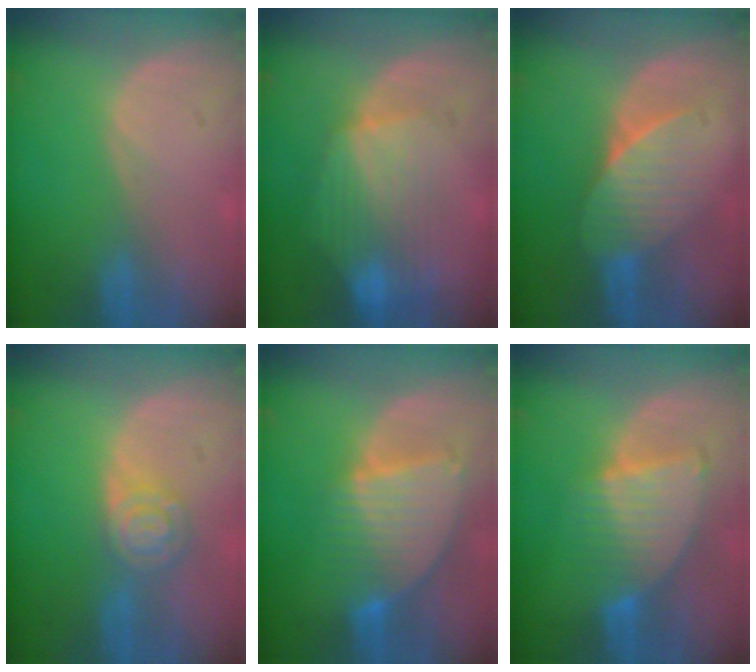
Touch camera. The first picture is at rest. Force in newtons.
{"total": 8.9, "press": 8.0, "slide": 3.9}
{"total": 6.8, "press": 6.5, "slide": 2.2}
{"total": 5.4, "press": 4.8, "slide": 2.5}
{"total": 8.5, "press": 7.5, "slide": 4.1}
{"total": 7.2, "press": 6.8, "slide": 2.3}